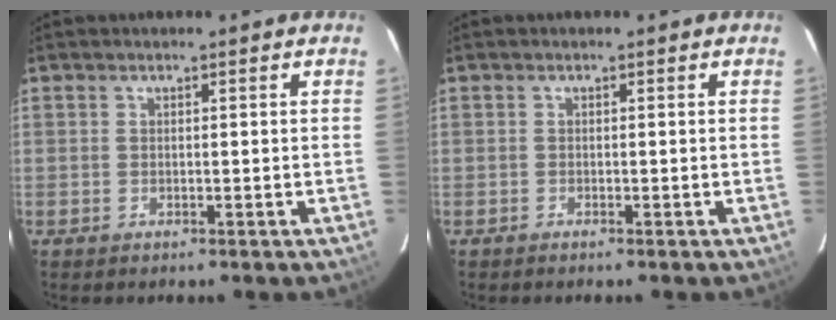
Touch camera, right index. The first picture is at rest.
{"total": 0.0}